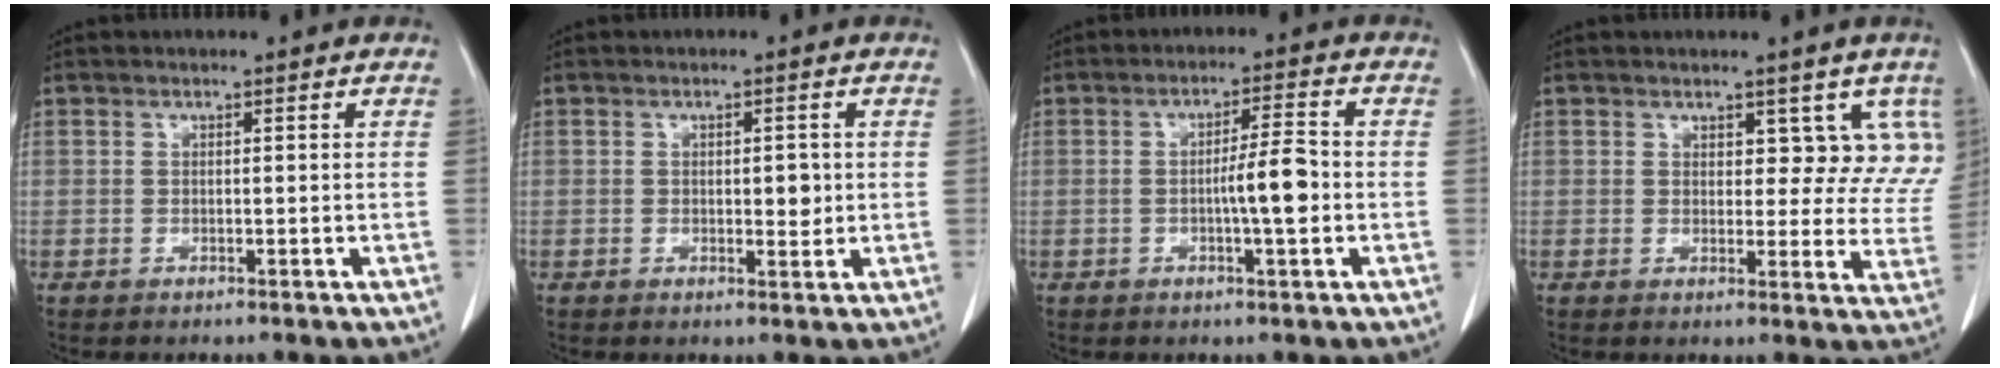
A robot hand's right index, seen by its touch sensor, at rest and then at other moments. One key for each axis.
{"total": 2.6, "fx": 0.1, "fy": 1.2, "fz": 2.3, "tx": -0.032, "ty": -0.001, "tz": 0.005}
{"total": 5.9, "fx": -1.0, "fy": 0.3, "fz": 5.8, "tx": -0.096, "ty": 0.004, "tz": -0.016}
{"total": 7.3, "fx": 4.5, "fy": 4.2, "fz": 3.8, "tx": -0.013, "ty": -0.007, "tz": 0.043}